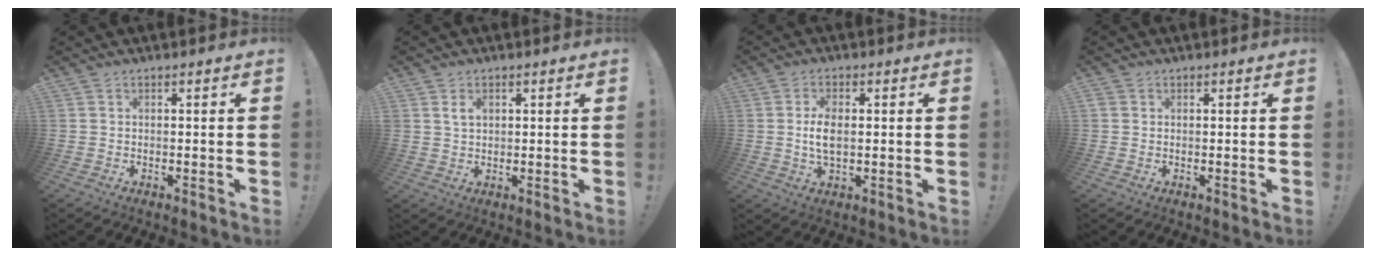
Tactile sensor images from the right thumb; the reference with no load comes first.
{"total": 3.3, "force": [1.4, 2.2, 1.9], "torque": [-0.028, 0.001, 0.024]}
{"total": 5.9, "force": [0.3, 2.9, 5.1], "torque": [-0.093, -0.009, -0.004]}
{"total": 0.8, "force": [0.2, 0.8, 0.3], "torque": [-0.012, 0.005, 0.006]}